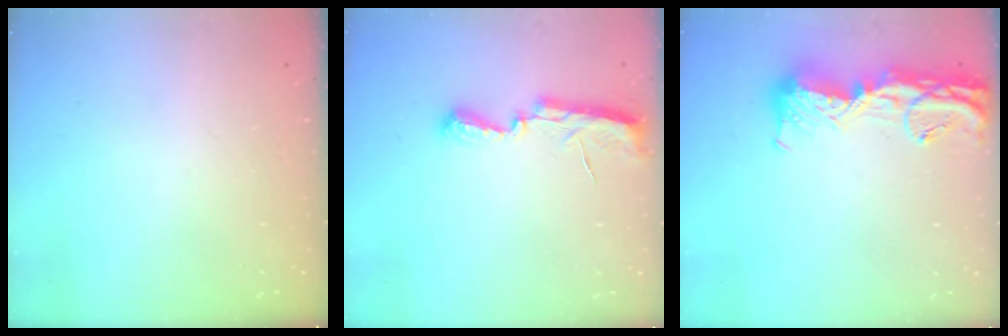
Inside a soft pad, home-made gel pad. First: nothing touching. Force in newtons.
{"total": 7.0, "press": 7.0, "slide": 0.5}
{"total": 15.2, "press": 15.2, "slide": 1.3}